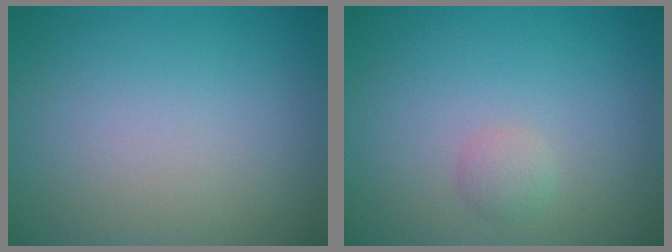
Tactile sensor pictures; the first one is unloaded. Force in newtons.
{"total": 1.1, "press": 1.1, "slide": 0.1}